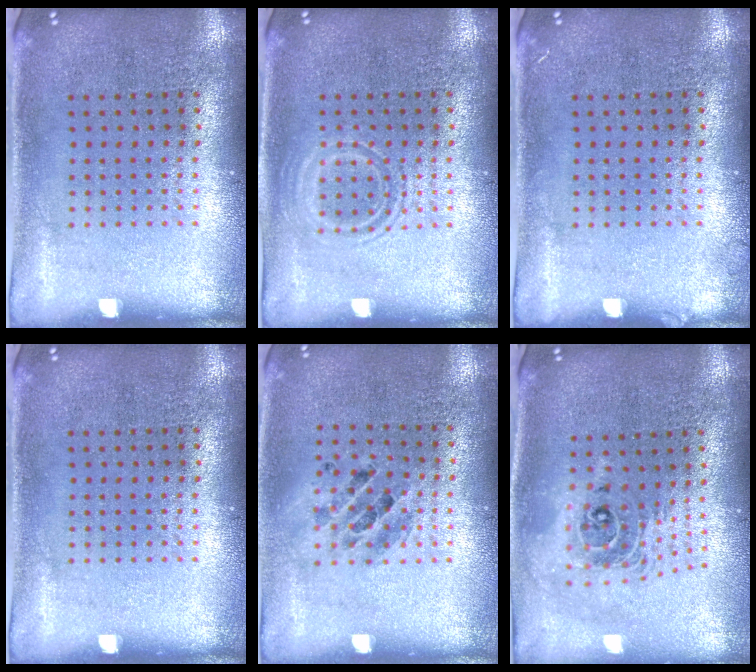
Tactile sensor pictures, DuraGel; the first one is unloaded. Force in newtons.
{"total": 1.0, "press": 0.9, "slide": 0.3}
{"total": 0.6, "press": 0.6, "slide": 0.2}
{"total": 0.0}
{"total": 1.2, "press": 1.1, "slide": 0.4}
{"total": 2.0, "press": 1.6, "slide": 1.3}